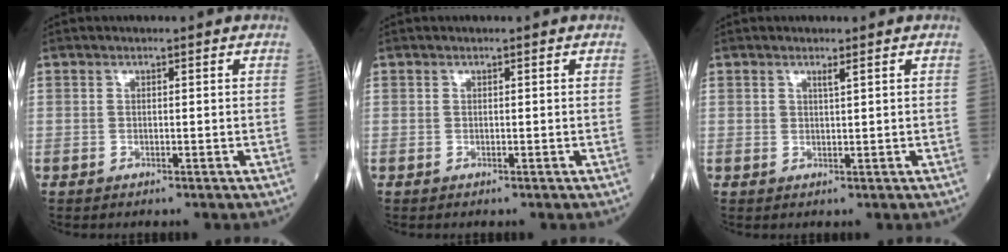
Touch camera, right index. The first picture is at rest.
{"total": 0.0}
{"total": 1.0, "force": [0.7, -0.1, 0.7], "torque": [-0.015, -0.006, 0.012]}